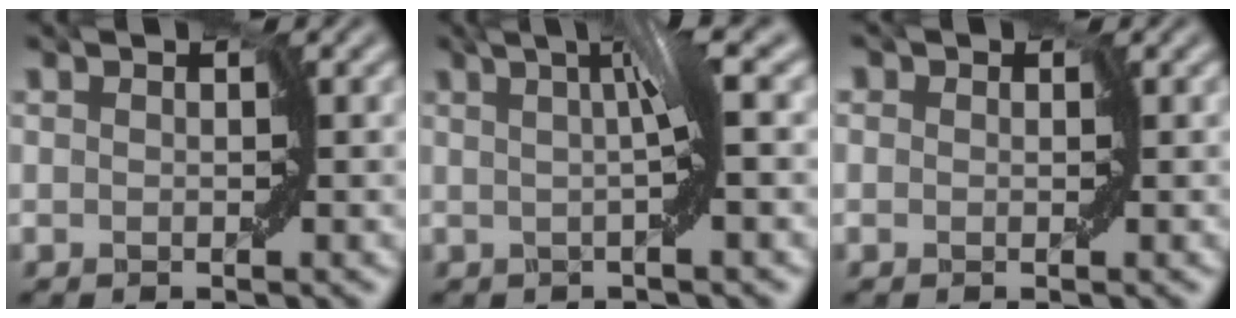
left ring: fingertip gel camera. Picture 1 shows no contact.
{"total": 2.9, "force": [0.4, -0.3, 2.8], "torque": [-0.043, 0.004, 0.001]}
{"total": 0.8, "force": [0.3, 0.7, 0.1], "torque": [0.011, 0.005, -0.009]}